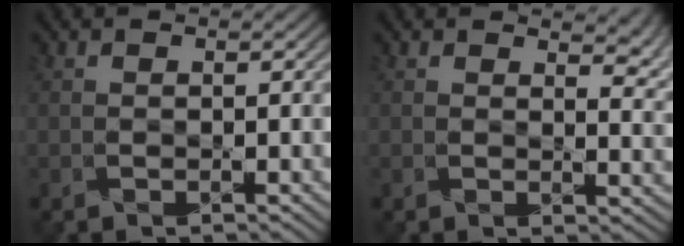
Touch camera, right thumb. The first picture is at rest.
{"total": 4.0, "force": [2.7, 1.7, 2.4], "torque": [-0.030, -0.005, 0.040]}